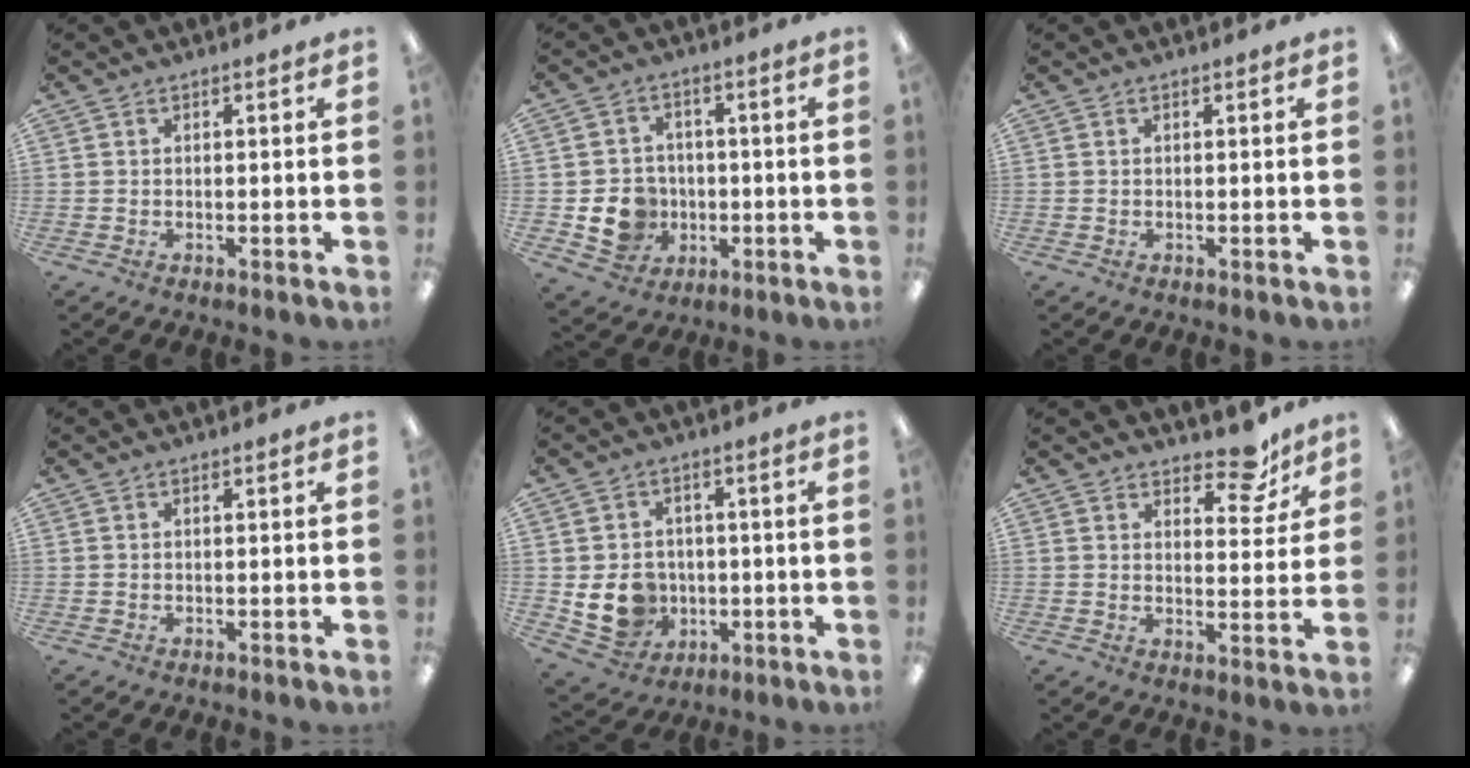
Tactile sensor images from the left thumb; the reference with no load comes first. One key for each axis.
{"total": 8.9, "fx": -2.1, "fy": 8.0, "fz": 3.2, "tx": -0.073, "ty": 0.014, "tz": -0.030}
{"total": 0.0}
{"total": 0.0}
{"total": 9.7, "fx": -1.1, "fy": 8.6, "fz": 4.2, "tx": -0.100, "ty": 0.010, "tz": -0.012}
{"total": 9.4, "fx": 7.0, "fy": 4.2, "fz": 4.7, "tx": -0.047, "ty": -0.041, "tz": 0.118}